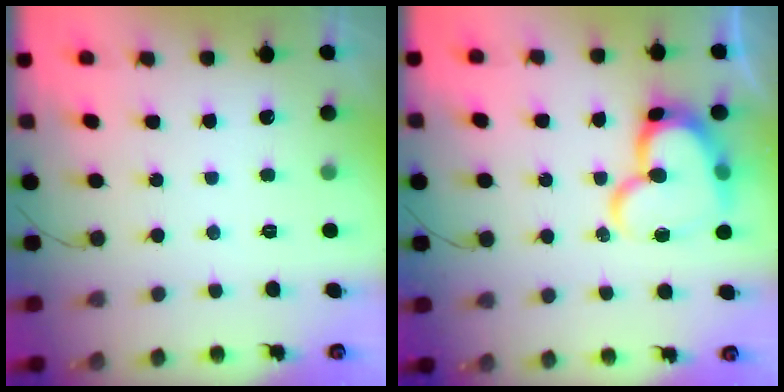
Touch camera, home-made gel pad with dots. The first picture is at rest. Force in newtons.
{"total": 17.5, "press": 17.4, "slide": 2.0}